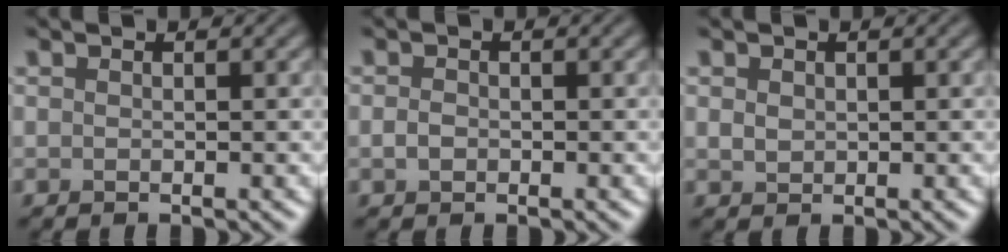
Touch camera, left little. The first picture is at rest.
{"total": 0.9, "force": [-0.3, 0.7, 0.6], "torque": [-0.013, -0.001, -0.007]}
{"total": 1.1, "force": [0.3, 0.9, 0.5], "torque": [-0.012, -0.001, 0.008]}